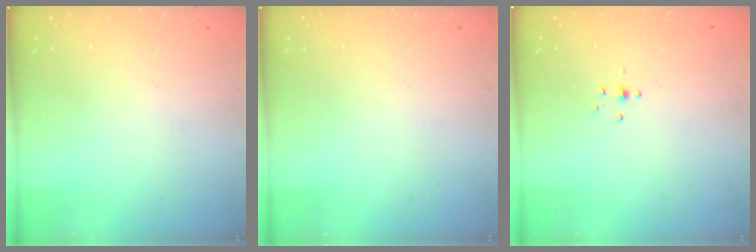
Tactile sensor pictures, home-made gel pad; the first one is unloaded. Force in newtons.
{"total": 0.0}
{"total": 2.7, "press": 2.6, "slide": 0.9}